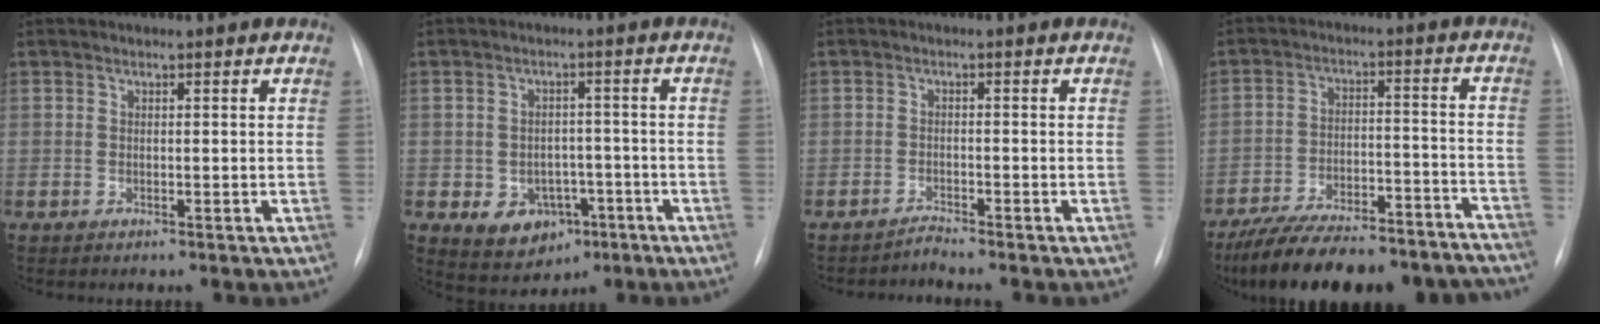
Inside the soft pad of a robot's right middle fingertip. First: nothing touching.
{"total": 7.2, "force": [-2.9, 5.6, 3.5], "torque": [-0.057, 0.009, -0.031]}
{"total": 1.6, "force": [-1.4, -0.6, -0.4], "torque": [0.011, -0.009, -0.025]}
{"total": 23.5, "force": [-20.6, 5.9, 9.7], "torque": [-0.144, 0.014, -0.298]}